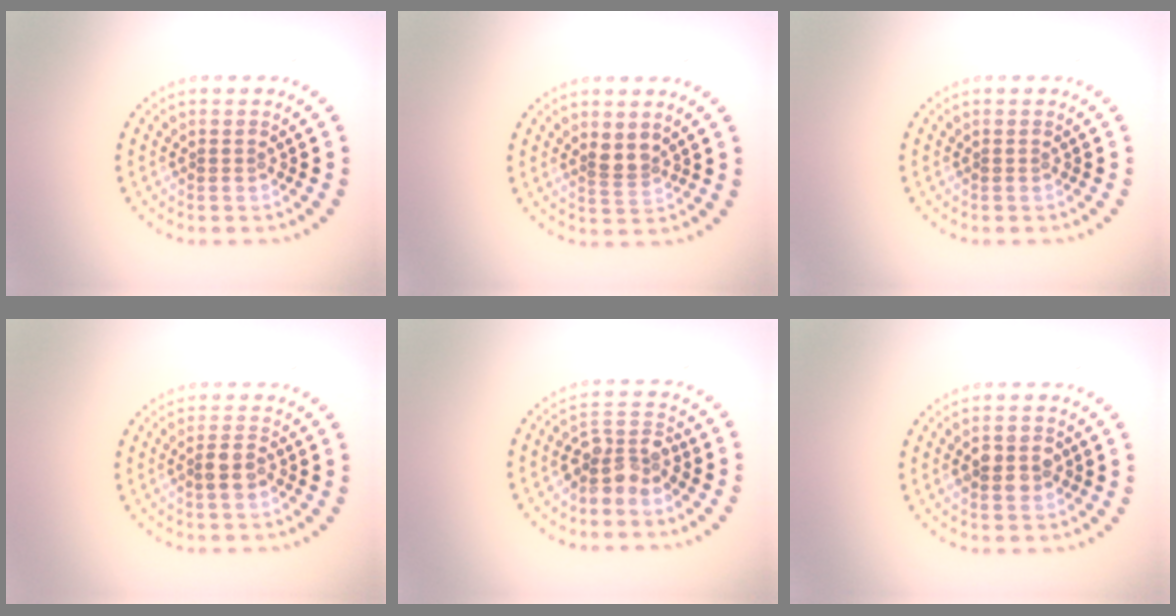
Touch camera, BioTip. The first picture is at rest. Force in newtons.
{"total": 1.8, "press": 1.5, "slide": 1.1}
{"total": 0.0}
{"total": 2.1, "press": 2.0, "slide": 0.6}
{"total": 3.5, "press": 3.2, "slide": 1.5}
{"total": 2.8, "press": 2.8, "slide": 0.0}